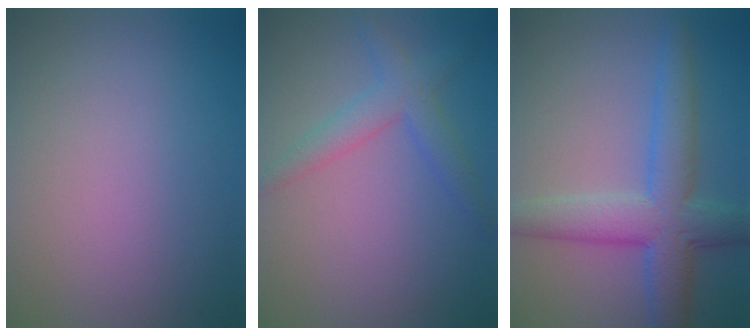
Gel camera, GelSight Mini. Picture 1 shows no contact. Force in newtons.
{"total": 2.4, "press": 2.4, "slide": 0.2}
{"total": 5.4, "press": 5.4, "slide": 0.2}